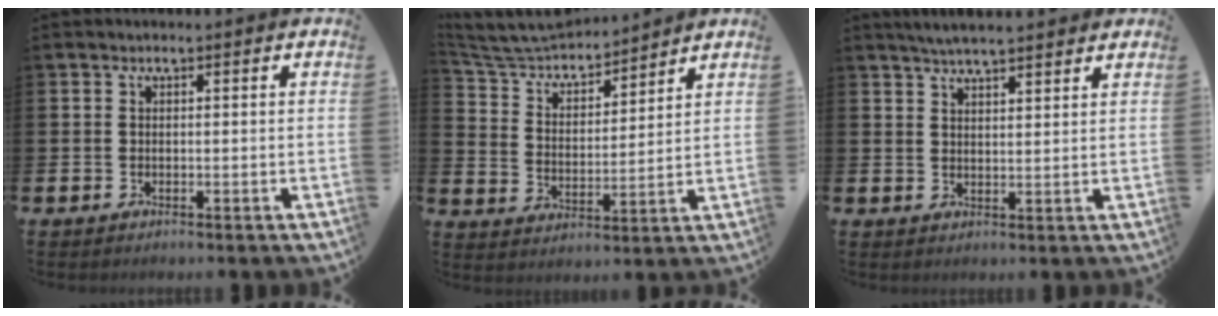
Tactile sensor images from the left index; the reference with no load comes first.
{"total": 6.8, "force": [6.5, 1.5, 1.2], "torque": [-0.056, -0.048, 0.112]}
{"total": 4.3, "force": [4.2, 0.3, 1.2], "torque": [-0.031, -0.012, 0.075]}